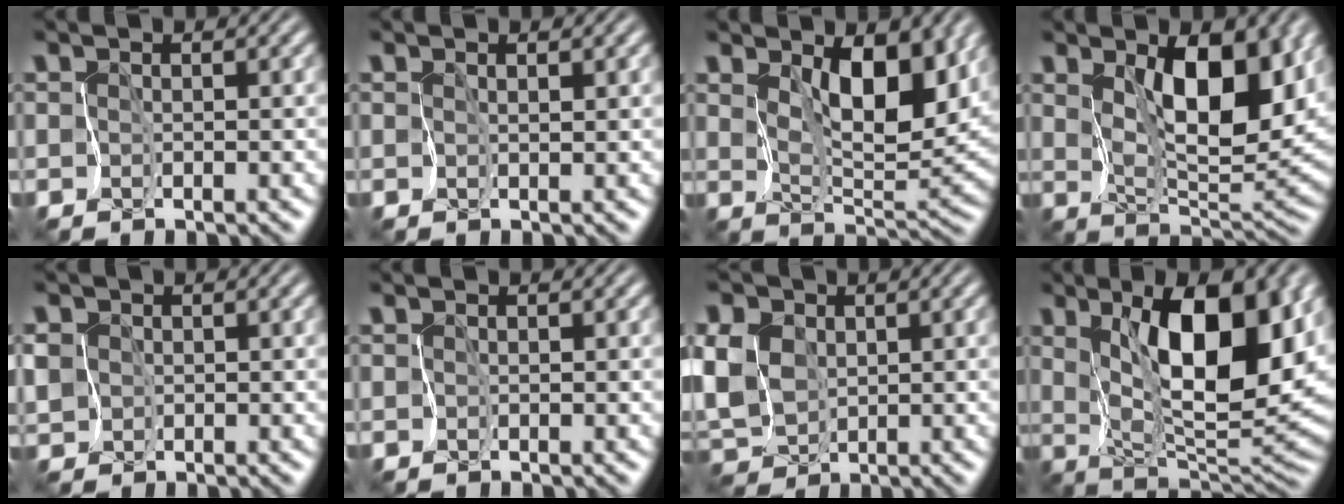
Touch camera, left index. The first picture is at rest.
{"total": 0.6, "force": [0.5, -0.2, 0.3], "torque": [-0.006, -0.005, 0.014]}
{"total": 6.5, "force": [2.6, 2.7, 5.2], "torque": [-0.084, -0.015, 0.044]}
{"total": 8.3, "force": [2.8, 3.3, 7.0], "torque": [-0.114, -0.011, 0.046]}
{"total": 3.1, "force": [-0.1, 2.9, 1.1], "torque": [-0.039, 0.004, -0.009]}
{"total": 0.0}
{"total": 6.4, "force": [0.5, 5.0, 4.0], "torque": [-0.096, 0.007, -0.005]}
{"total": 10.9, "force": [3.3, 4.0, 9.6], "torque": [-0.148, -0.011, 0.058]}